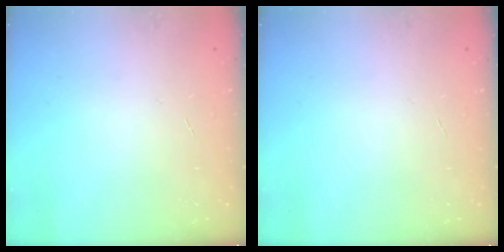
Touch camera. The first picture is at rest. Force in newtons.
{"total": 0.0}